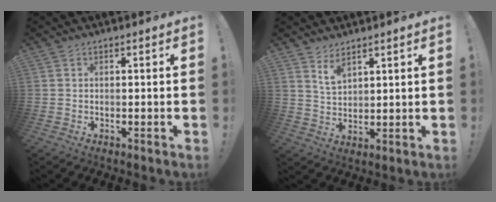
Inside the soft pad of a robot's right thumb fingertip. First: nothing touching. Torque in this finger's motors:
{"motor_torque": [0.02, 0.79, -0.04, -0.03, -0.03]}